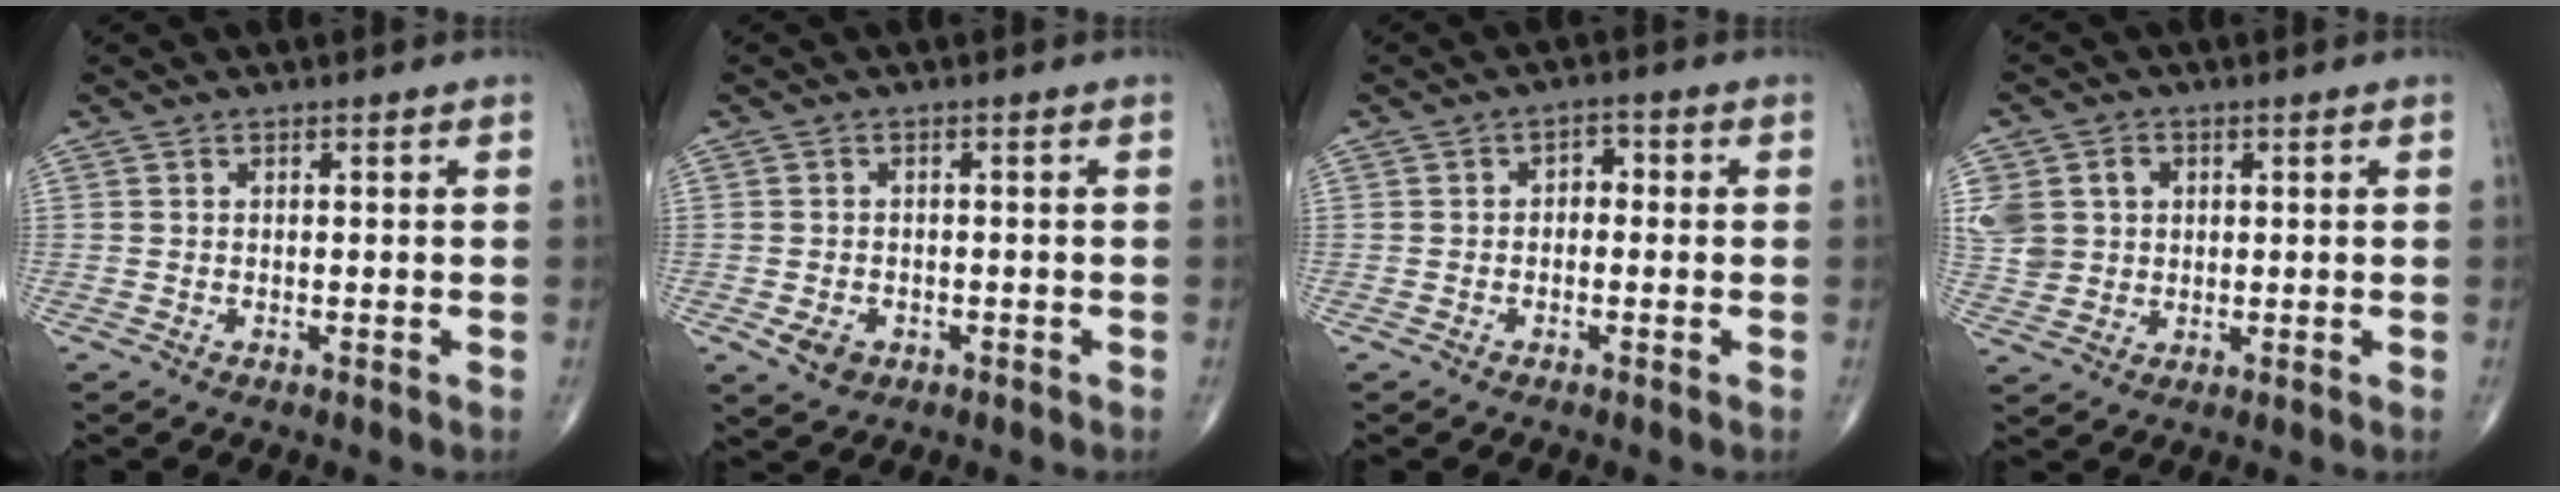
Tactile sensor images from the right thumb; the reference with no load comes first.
{"total": 0.0}
{"total": 2.6, "force": [-0.2, 1.8, 1.9], "torque": [-0.012, 0.013, -0.013]}
{"total": 11.0, "force": [2.4, 9.4, 5.1], "torque": [-0.111, 0.011, 0.059]}